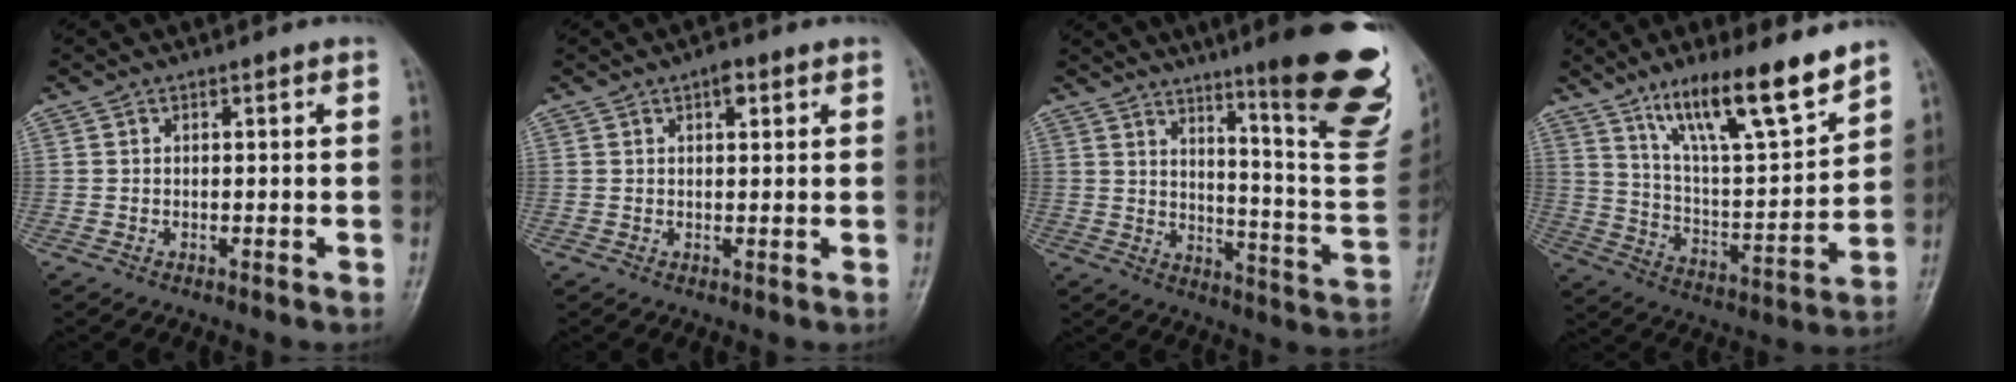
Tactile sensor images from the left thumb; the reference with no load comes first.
{"total": 2.4, "force": [1.2, 1.1, 1.7], "torque": [-0.019, -0.001, 0.015]}
{"total": 23.9, "force": [13.7, 3.6, 19.3], "torque": [-0.221, -0.080, 0.191]}
{"total": 17.0, "force": [12.0, 3.3, 11.6], "torque": [-0.173, -0.069, 0.215]}